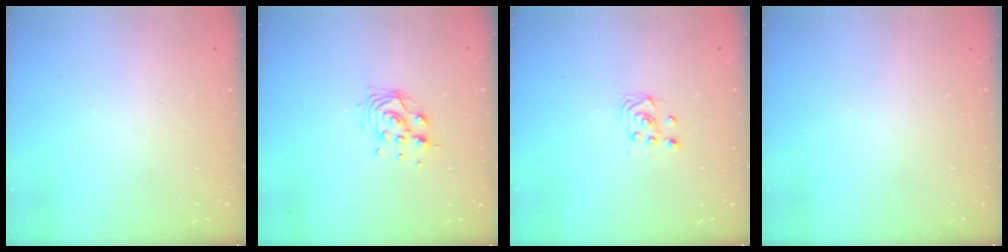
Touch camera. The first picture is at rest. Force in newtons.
{"total": 9.4, "press": 9.2, "slide": 1.9}
{"total": 2.5, "press": 2.2, "slide": 1.1}
{"total": 0.0}